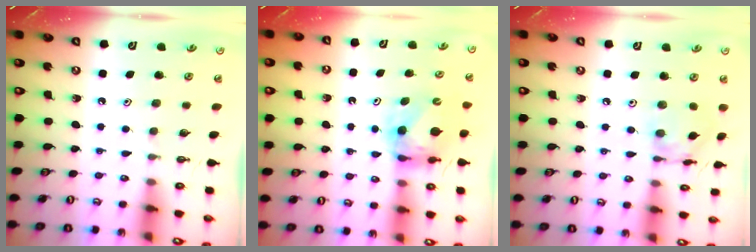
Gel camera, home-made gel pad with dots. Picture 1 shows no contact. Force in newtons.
{"total": 6.4, "press": 6.4, "slide": 0.3}
{"total": 10.1, "press": 10.1, "slide": 0.9}